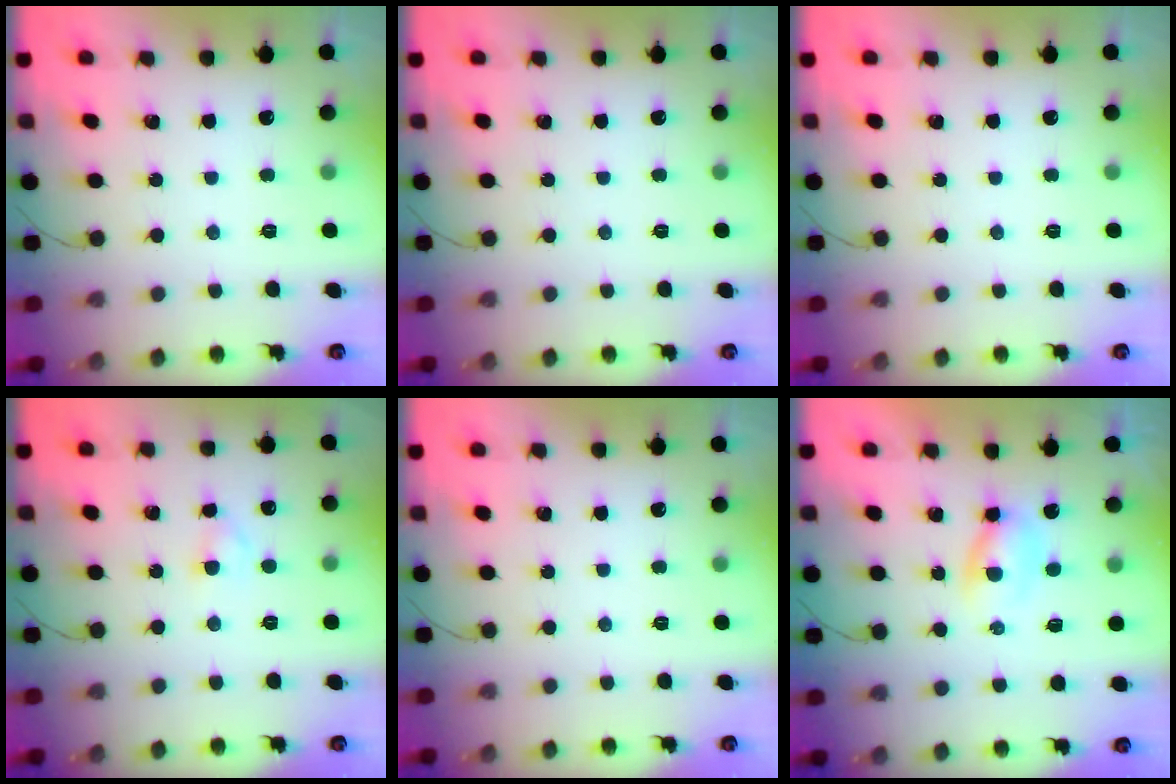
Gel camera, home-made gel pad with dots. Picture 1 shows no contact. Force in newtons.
{"total": 0.0}
{"total": 0.0}
{"total": 2.3, "press": 2.0, "slide": 1.0}
{"total": 0.0}
{"total": 2.2, "press": 2.0, "slide": 1.0}